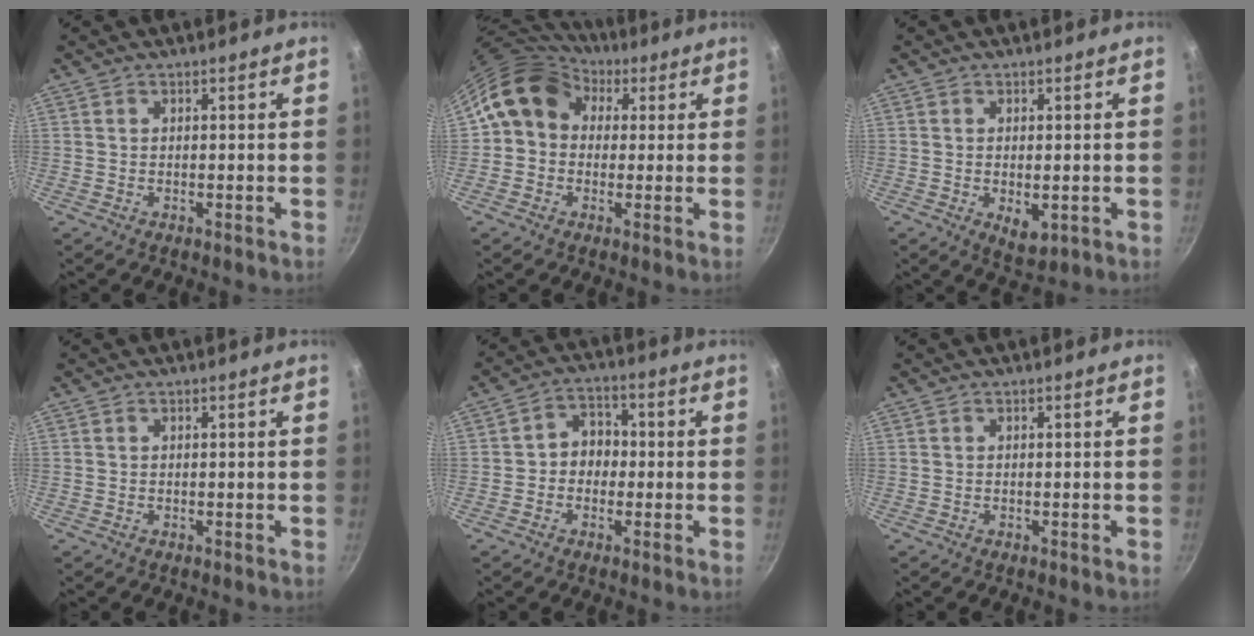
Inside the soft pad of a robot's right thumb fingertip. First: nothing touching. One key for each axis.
{"total": 11.5, "fx": 3.3, "fy": 9.5, "fz": 5.6, "tx": -0.069, "ty": 0.019, "tz": 0.039}
{"total": 4.7, "fx": -0.8, "fy": 2.5, "fz": 3.9, "tx": -0.056, "ty": -0.012, "tz": -0.004}
{"total": 0.0}
{"total": 5.9, "fx": -0.6, "fy": 5.0, "fz": 3.2, "tx": -0.008, "ty": 0.019, "tz": -0.020}
{"total": 0.0}